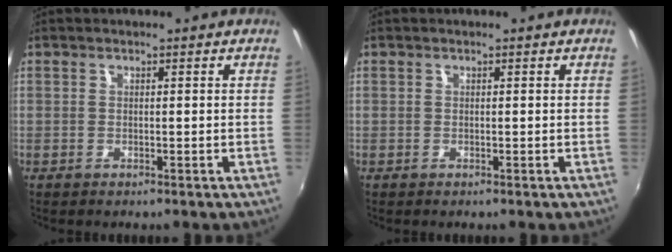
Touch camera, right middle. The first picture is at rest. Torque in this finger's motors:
{"motor_torque": [-0.01, 0.01, 0.00, 0.00]}